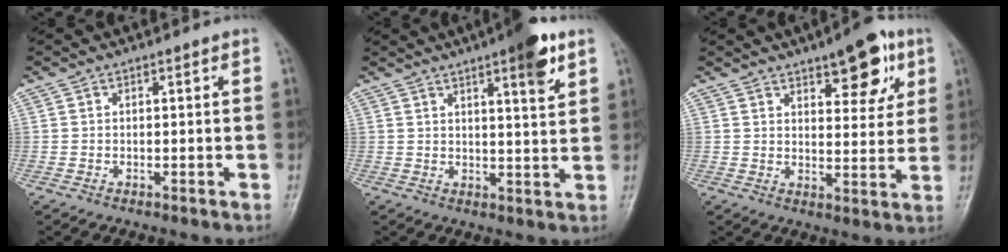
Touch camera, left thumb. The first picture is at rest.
{"total": 8.3, "force": [4.7, 1.6, 6.7], "torque": [-0.085, -0.022, 0.063]}
{"total": 10.8, "force": [5.9, 4.4, 8.0], "torque": [-0.078, -0.026, 0.080]}